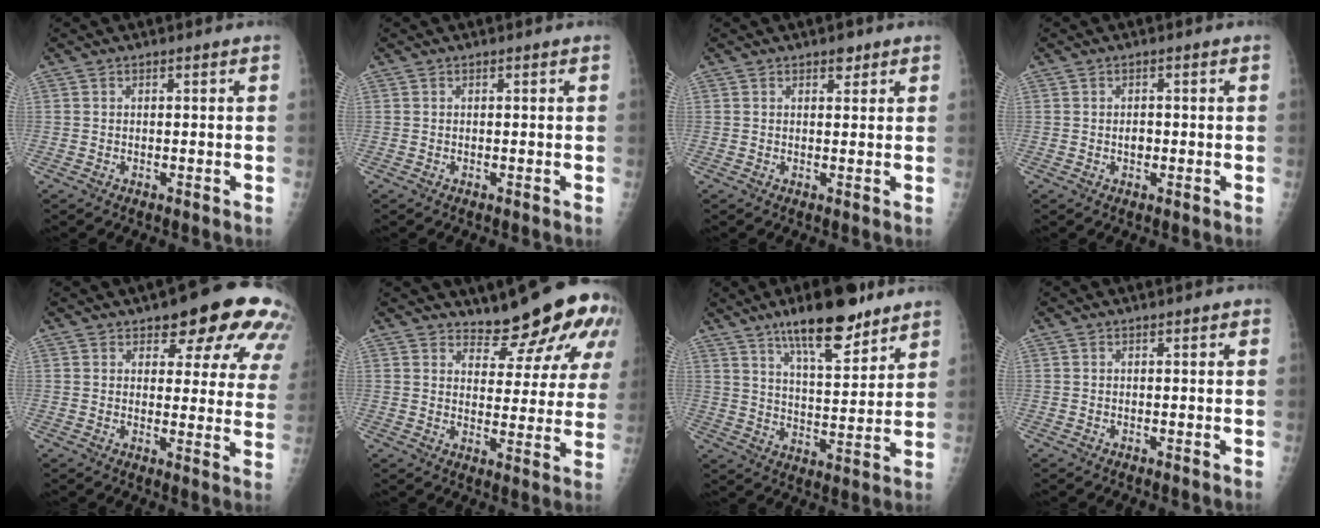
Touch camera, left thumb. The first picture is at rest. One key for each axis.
{"total": 0.0}
{"total": 1.8, "fx": 1.2, "fy": 1.0, "fz": 0.9, "tx": 0.001, "ty": -0.005, "tz": 0.014}
{"total": 1.5, "fx": -0.2, "fy": 1.1, "fz": 1.0, "tx": -0.009, "ty": 0.003, "tz": -0.003}
{"total": 15.7, "fx": 10.0, "fy": 6.4, "fz": 10.3, "tx": -0.080, "ty": -0.041, "tz": 0.107}
{"total": 11.5, "fx": 9.4, "fy": 3.7, "fz": 5.6, "tx": -0.046, "ty": -0.067, "tz": 0.117}
{"total": 14.8, "fx": 10.3, "fy": 4.5, "fz": 9.6, "tx": -0.125, "ty": -0.060, "tz": 0.170}
{"total": 0.7, "fx": 0.3, "fy": 0.3, "fz": 0.5, "tx": -0.005, "ty": 0.001, "tz": 0.002}